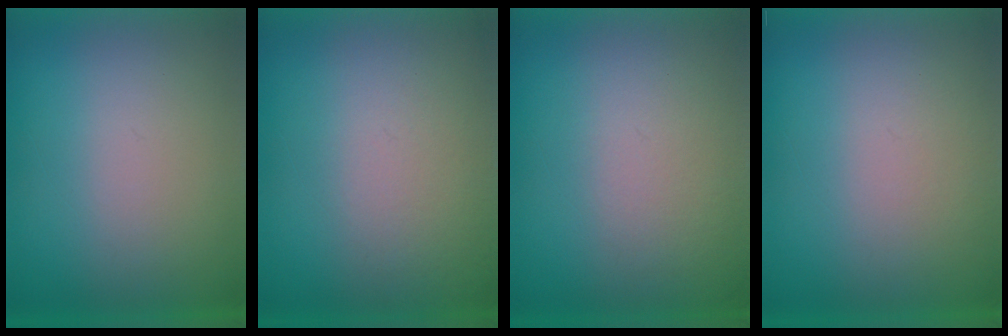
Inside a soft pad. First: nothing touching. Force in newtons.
{"total": 4.4}
{"total": 2.2}
{"total": 1.5}